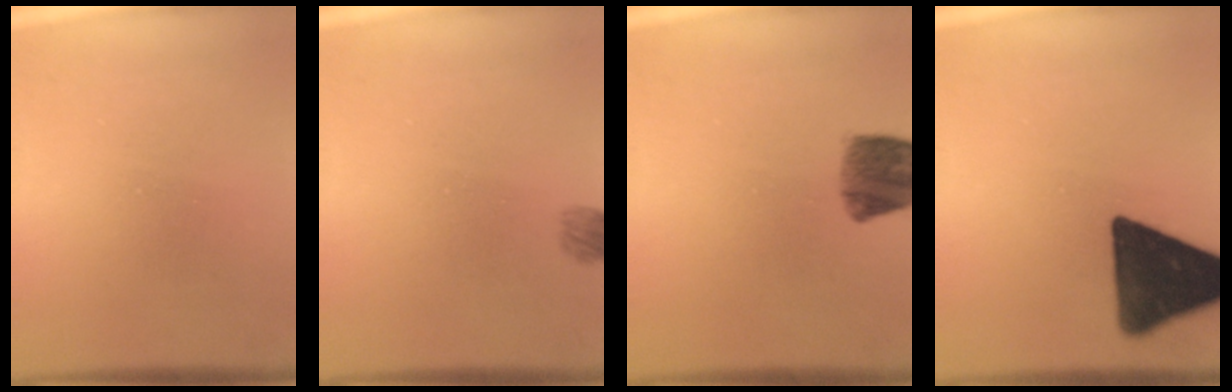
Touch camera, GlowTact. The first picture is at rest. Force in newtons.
{"total": 2.3}
{"total": 6.5}
{"total": 16.8}